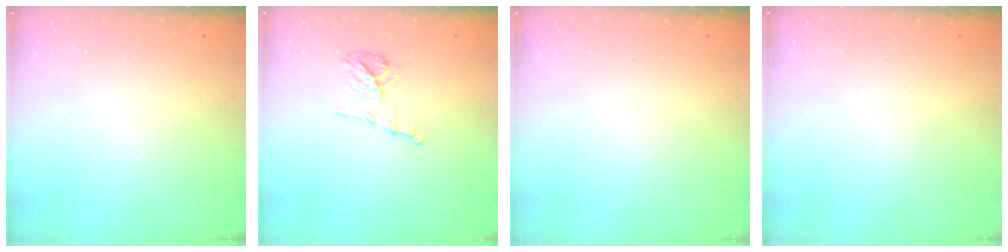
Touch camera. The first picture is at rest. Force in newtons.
{"total": 10.3, "press": 10.3, "slide": 0.5}
{"total": 0.0}
{"total": 0.0}